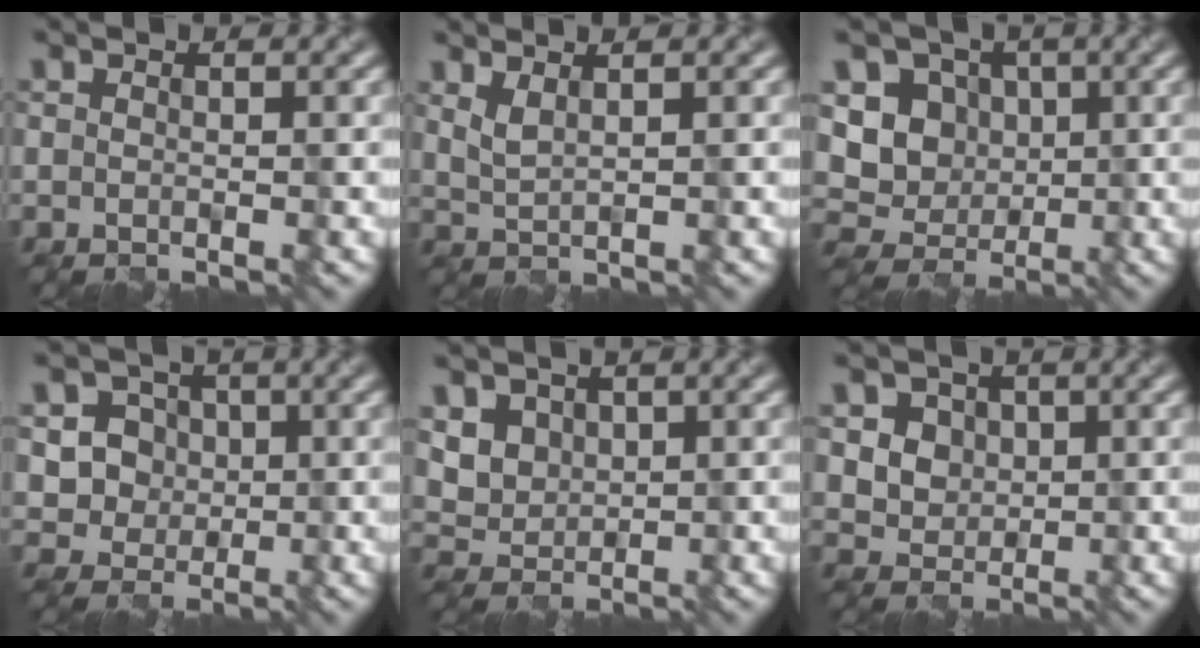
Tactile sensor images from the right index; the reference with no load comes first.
{"total": 1.4, "force": [1.1, 0.2, 0.9], "torque": [-0.030, -0.001, 0.027]}
{"total": 6.7, "force": [0.8, 6.1, 2.8], "torque": [-0.046, 0.003, -0.007]}
{"total": 4.9, "force": [0.8, 4.4, 1.9], "torque": [-0.039, -0.001, 0.014]}
{"total": 4.5, "force": [1.6, 3.8, 2.0], "torque": [-0.056, -0.001, 0.037]}
{"total": 5.0, "force": [1.5, 4.3, 2.2], "torque": [-0.049, 0.002, 0.030]}